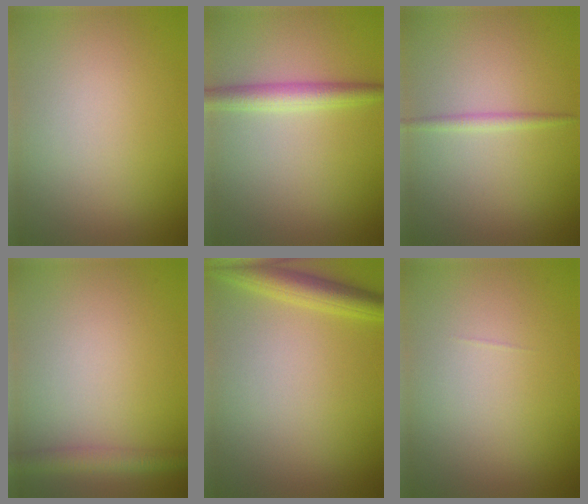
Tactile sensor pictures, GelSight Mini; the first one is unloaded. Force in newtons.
{"total": 2.8, "press": 2.8, "slide": 0.0}
{"total": 1.1, "press": 1.1, "slide": 0.1}
{"total": 2.4, "press": 2.4, "slide": 0.1}
{"total": 3.6, "press": 3.6, "slide": 0.2}
{"total": 0.0}